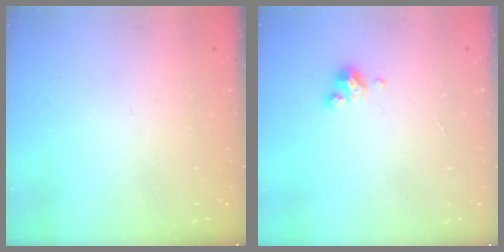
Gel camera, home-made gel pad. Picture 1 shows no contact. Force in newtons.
{"total": 2.9, "press": 2.9, "slide": 0.3}